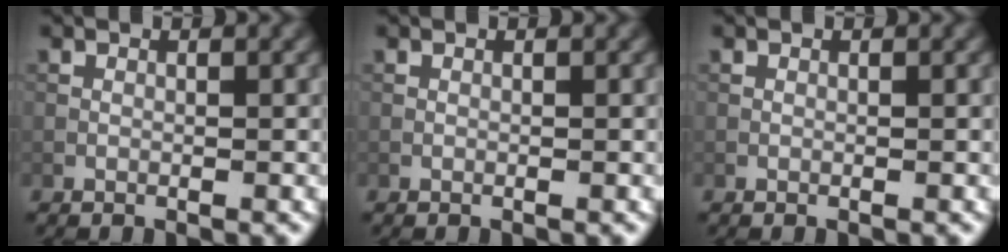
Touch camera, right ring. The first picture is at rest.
{"total": 0.0}
{"total": 0.0}